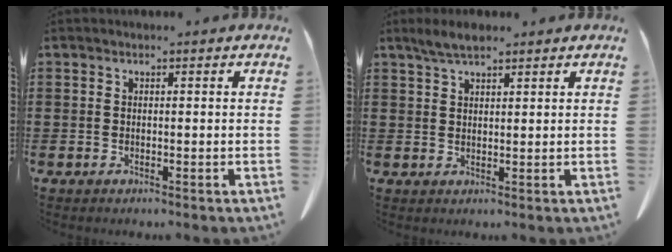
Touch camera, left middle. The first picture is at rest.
{"total": 3.0, "force": [2.3, 0.7, 1.9], "torque": [-0.041, 0.003, 0.042]}